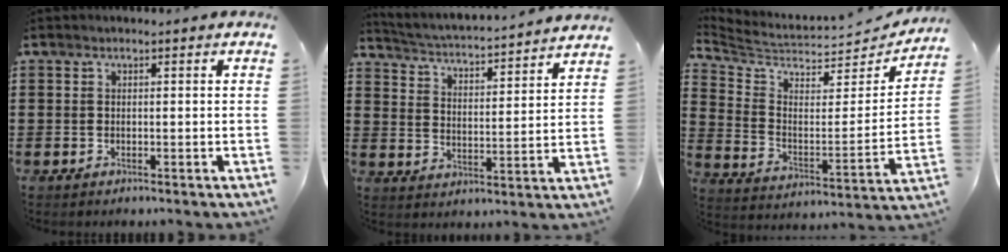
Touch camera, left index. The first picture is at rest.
{"total": 3.1, "force": [2.9, -0.8, 0.5], "torque": [-0.029, -0.037, 0.040]}
{"total": 4.8, "force": [4.3, 1.6, 1.6], "torque": [-0.062, -0.043, 0.071]}